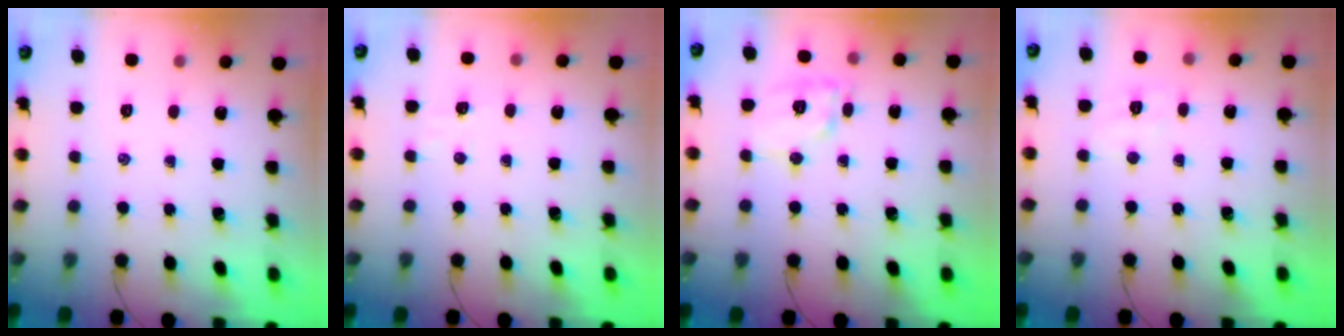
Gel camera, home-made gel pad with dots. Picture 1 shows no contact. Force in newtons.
{"total": 2.9, "press": 2.8, "slide": 0.6}
{"total": 10.3, "press": 10.3, "slide": 0.3}
{"total": 4.8, "press": 4.6, "slide": 1.0}